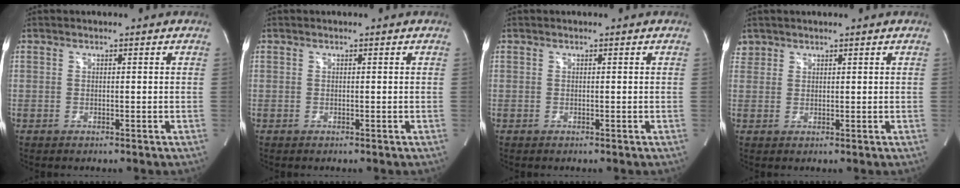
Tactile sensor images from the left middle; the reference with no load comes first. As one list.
[{"total": 0.0}, {"total": 0.0}, {"total": 1.8, "force": [1.5, 1.1, -0.2], "torque": [0.008, 0.011, 0.026]}]